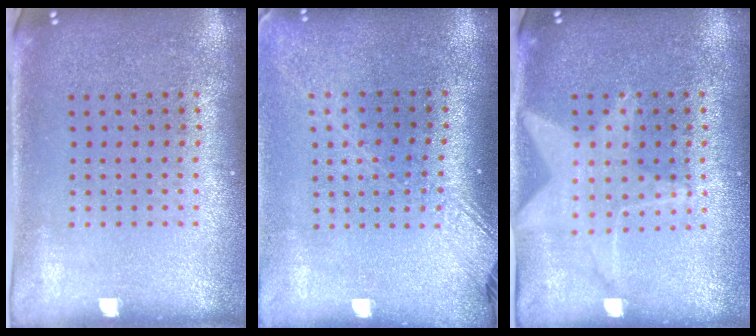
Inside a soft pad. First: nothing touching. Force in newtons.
{"total": 1.8, "press": 1.4, "slide": 1.0}
{"total": 1.5, "press": 1.5, "slide": 0.4}